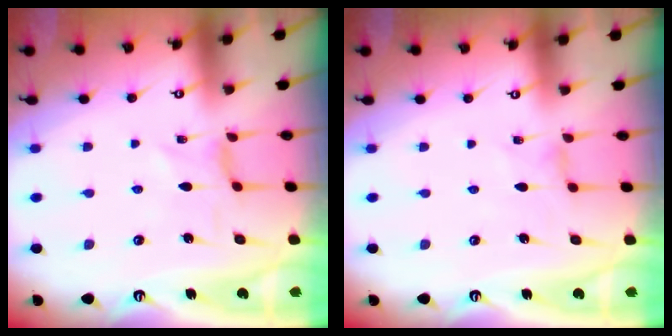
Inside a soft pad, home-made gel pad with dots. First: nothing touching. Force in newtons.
{"total": 1.0, "press": 1.0, "slide": 0.2}